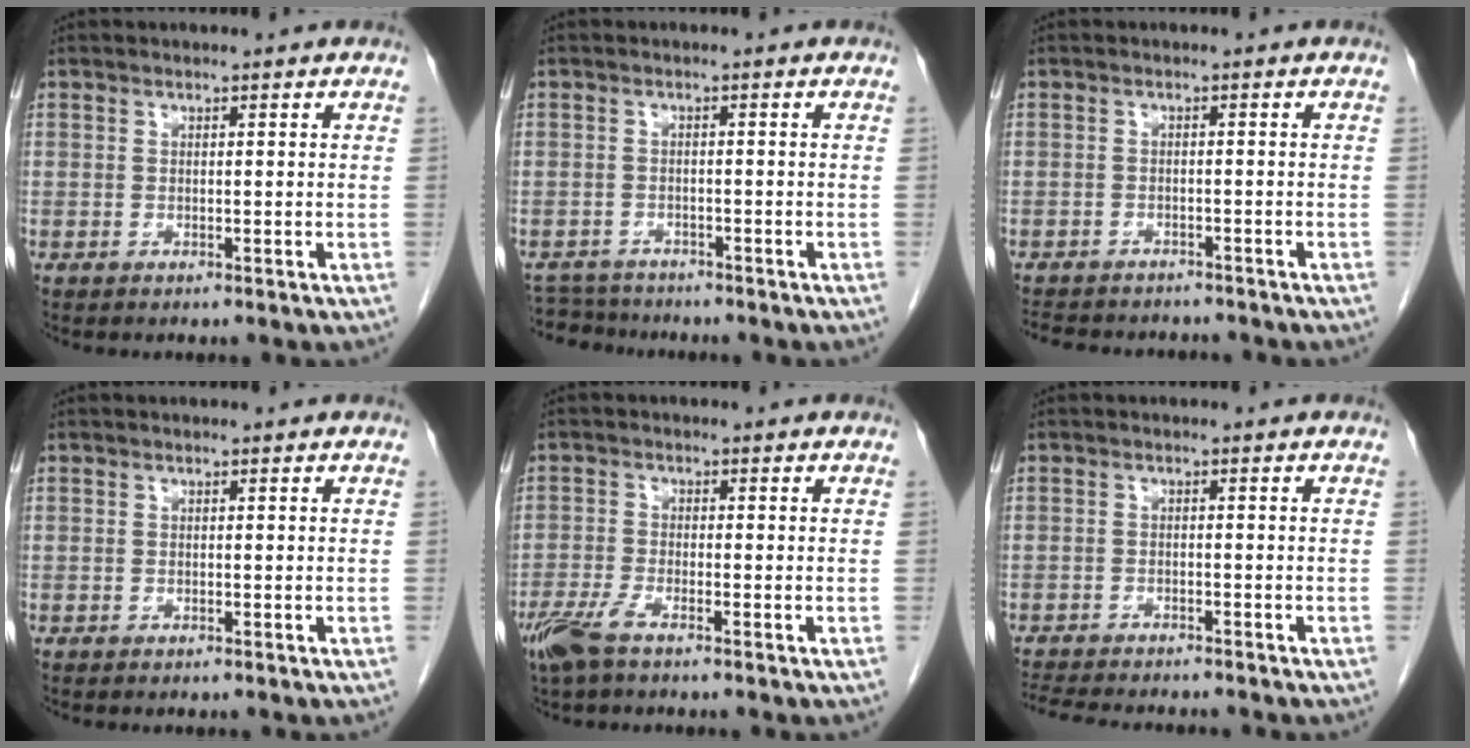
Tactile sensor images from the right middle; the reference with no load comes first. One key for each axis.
{"total": 5.1, "fx": -4.9, "fy": 1.4, "fz": 0.0, "tx": 0.003, "ty": -0.004, "tz": -0.078}
{"total": 9.9, "fx": -8.9, "fy": 3.1, "fz": 3.0, "tx": -0.060, "ty": 0.002, "tz": -0.115}
{"total": 0.0}
{"total": 4.3, "fx": -3.0, "fy": 0.7, "fz": 3.0, "tx": -0.070, "ty": -0.010, "tz": -0.062}
{"total": 10.4, "fx": -9.4, "fy": 1.8, "fz": 4.1, "tx": -0.068, "ty": -0.010, "tz": -0.135}